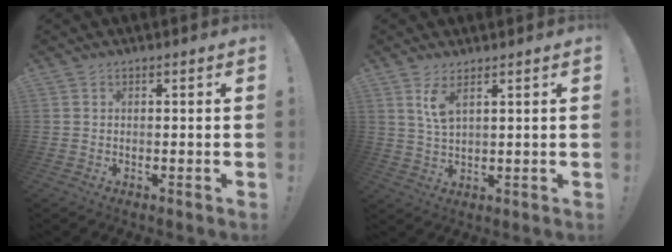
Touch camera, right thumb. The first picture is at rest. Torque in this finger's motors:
{"motor_torque": [-0.36, 0.72, -0.14, 0.21, 0.04]}